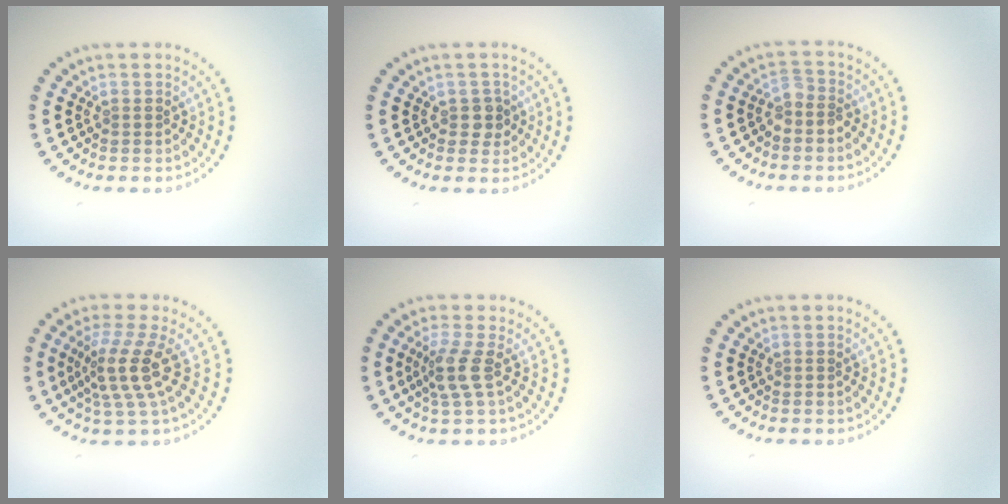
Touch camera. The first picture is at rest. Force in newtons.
{"total": 1.4, "press": 1.4, "slide": 0.4}
{"total": 1.6, "press": 1.2, "slide": 1.0}
{"total": 4.0, "press": 3.0, "slide": 2.6}
{"total": 2.5, "press": 1.9, "slide": 1.6}
{"total": 0.0}